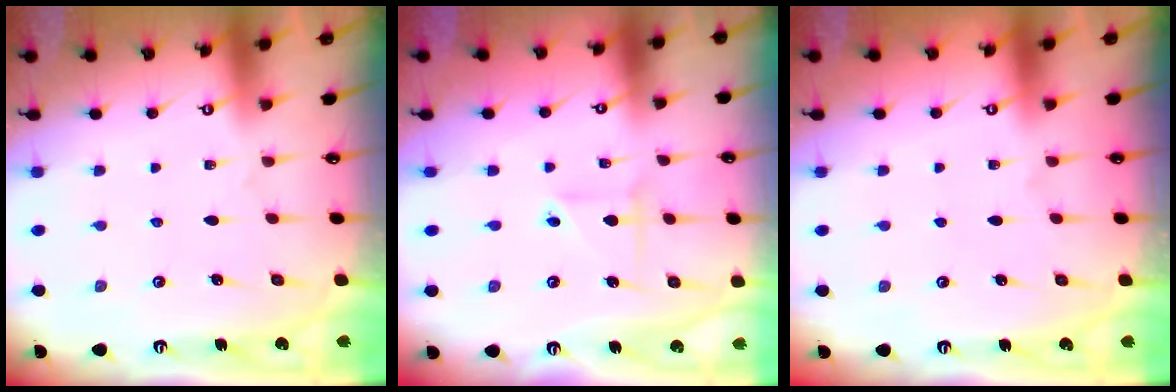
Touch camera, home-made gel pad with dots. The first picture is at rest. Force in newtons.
{"total": 3.1, "press": 3.1, "slide": 0.2}
{"total": 0.0}